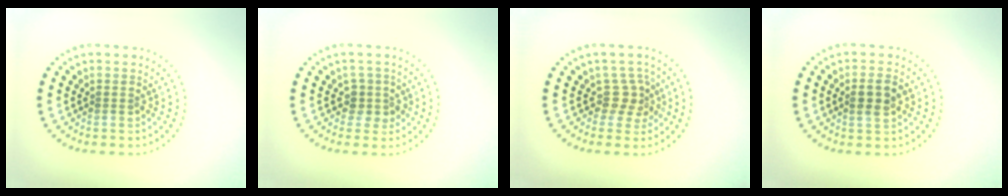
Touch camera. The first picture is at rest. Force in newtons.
{"total": 1.9, "press": 1.6, "slide": 1.0}
{"total": 2.3, "press": 1.6, "slide": 1.7}
{"total": 2.4, "press": 2.4, "slide": 0.4}